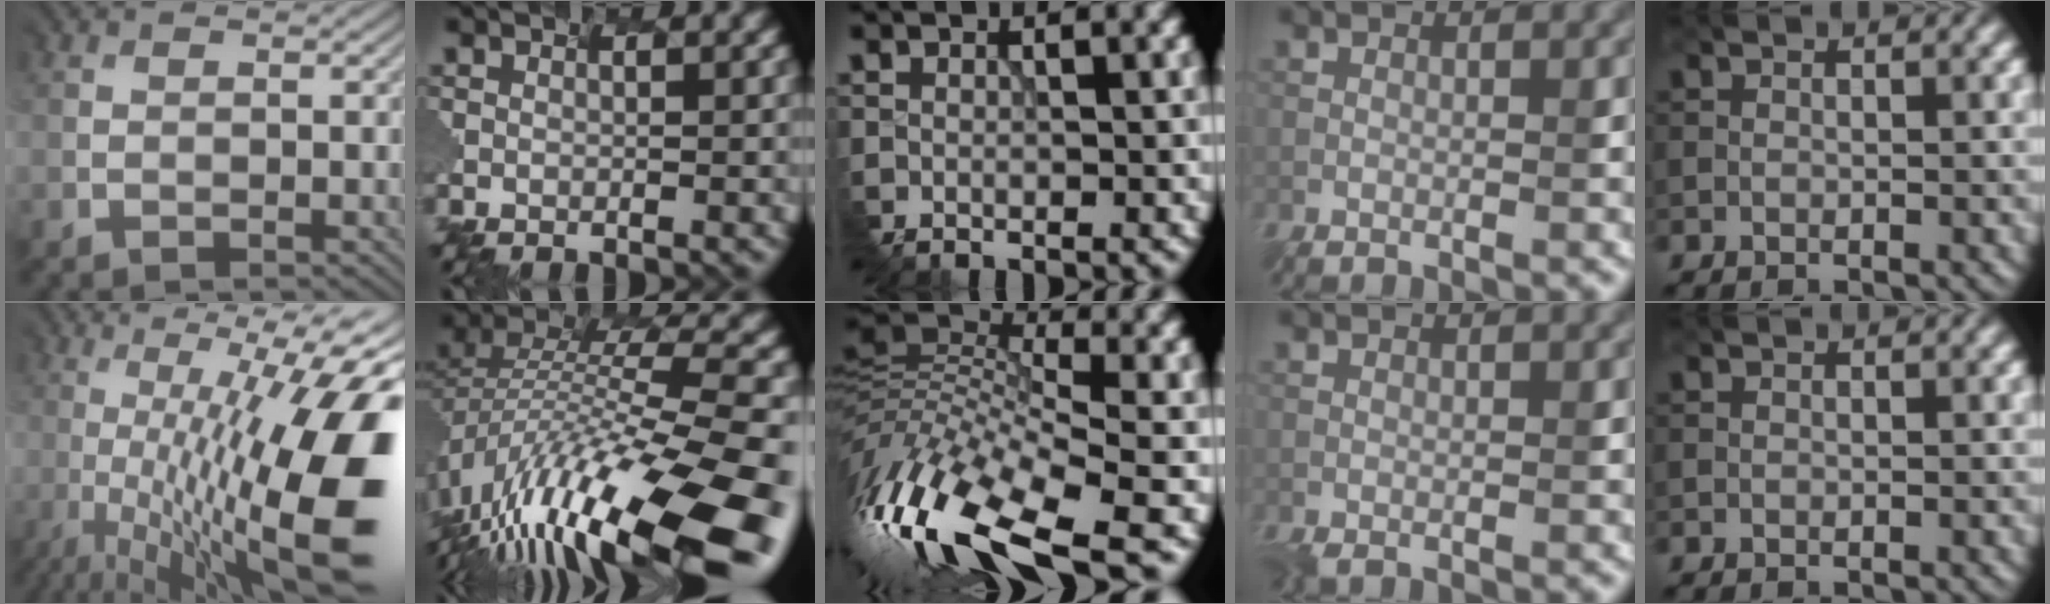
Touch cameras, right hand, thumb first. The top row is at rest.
{"thumb": {"total": 18.6, "force": [-2.1, 5.8, 17.5], "torque": [-0.248, -0.017, -0.030]}, "index": {"total": 15.4, "force": [-9.2, 3.1, 11.9], "torque": [-0.256, 0.009, -0.131]}, "middle": {"total": 14.1, "force": [-6.8, 6.0, 10.8], "torque": [-0.246, 0.003, -0.122]}, "ring": {"total": 0.8, "force": [-0.3, 0.2, 0.7], "torque": [-0.017, -0.002, -0.006]}}